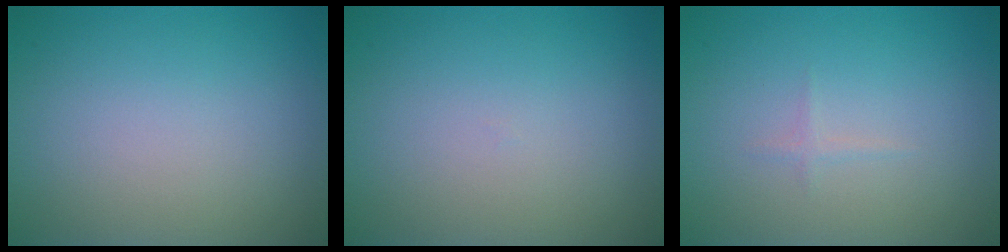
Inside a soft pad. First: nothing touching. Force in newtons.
{"total": 0.0}
{"total": 0.5, "press": 0.5, "slide": 0.0}